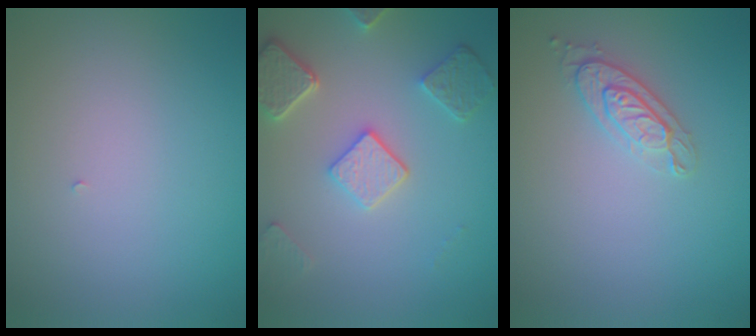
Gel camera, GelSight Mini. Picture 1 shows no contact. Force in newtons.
{"total": 4.9, "press": 4.0, "slide": 2.9}
{"total": 2.1, "press": 2.1, "slide": 0.5}